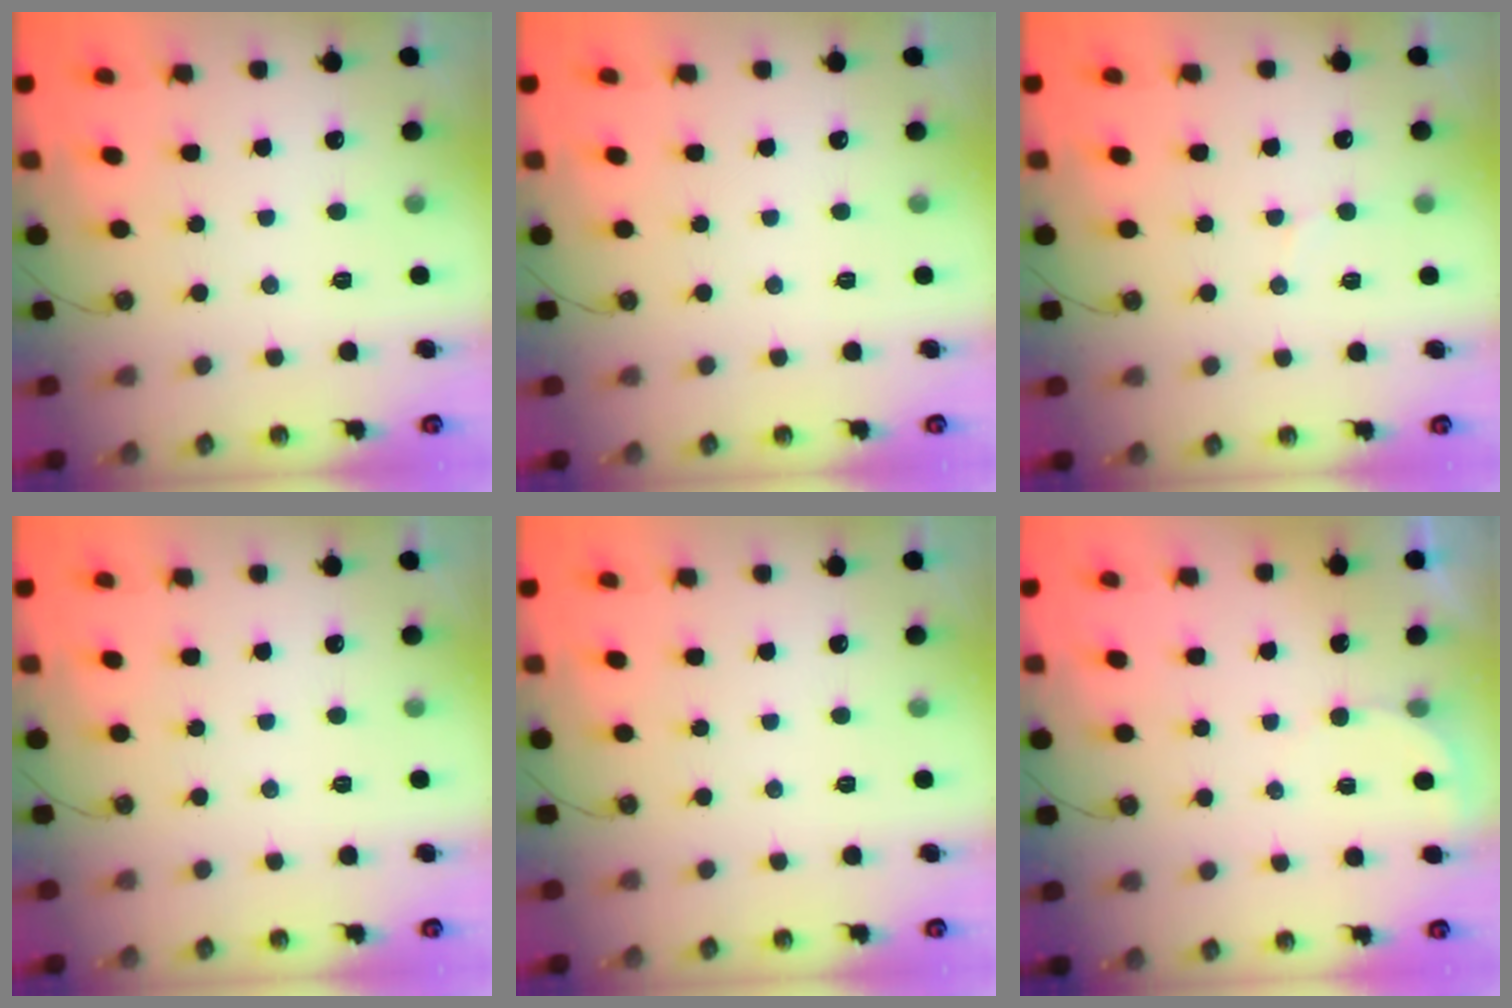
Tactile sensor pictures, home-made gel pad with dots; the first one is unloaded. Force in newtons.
{"total": 0.0}
{"total": 6.3, "press": 6.2, "slide": 0.5}
{"total": 0.0}
{"total": 0.0}
{"total": 1.6, "press": 1.6, "slide": 0.0}